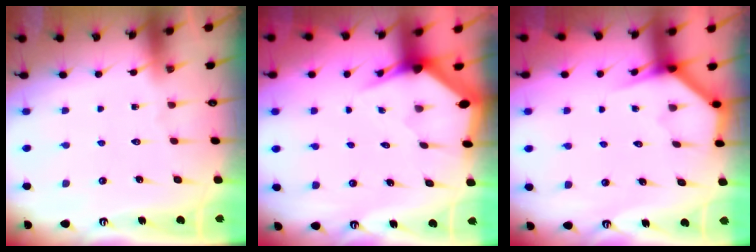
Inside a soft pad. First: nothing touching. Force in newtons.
{"total": 3.6, "press": 3.6, "slide": 0.2}
{"total": 4.0, "press": 4.0, "slide": 0.2}